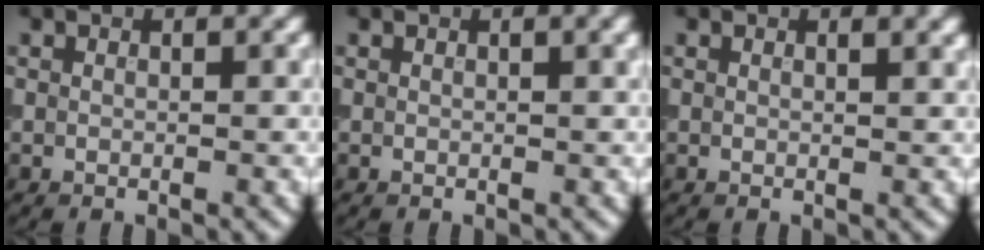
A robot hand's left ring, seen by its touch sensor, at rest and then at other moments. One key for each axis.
{"total": 1.1, "fx": 0.5, "fy": 0.3, "fz": 1.0, "tx": -0.010, "ty": 0.005, "tz": 0.006}
{"total": 1.1, "fx": 0.7, "fy": 0.3, "fz": 0.7, "tx": -0.005, "ty": 0.003, "tz": 0.010}